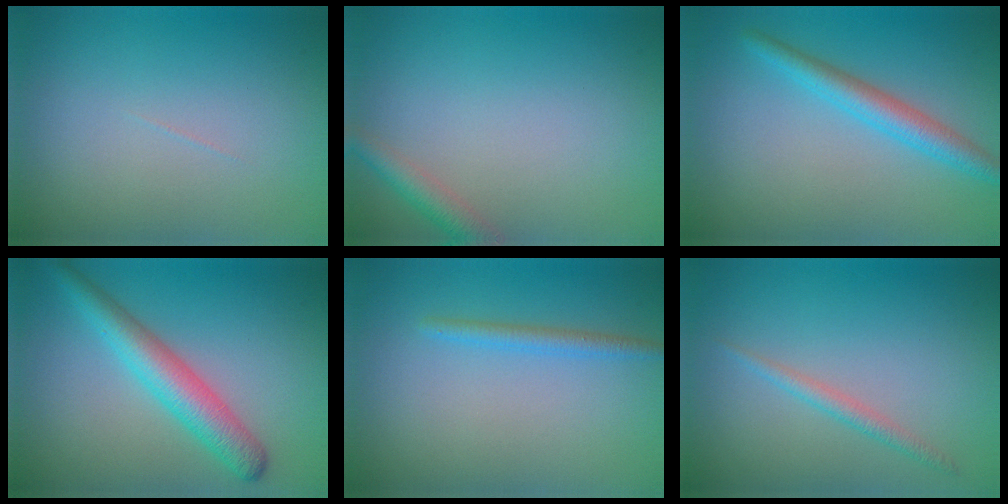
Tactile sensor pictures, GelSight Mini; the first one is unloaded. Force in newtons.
{"total": 2.1, "press": 2.1, "slide": 0.1}
{"total": 3.2, "press": 3.2, "slide": 0.2}
{"total": 4.5, "press": 4.5, "slide": 0.1}
{"total": 1.7, "press": 1.7, "slide": 0.0}
{"total": 1.4, "press": 1.4, "slide": 0.0}